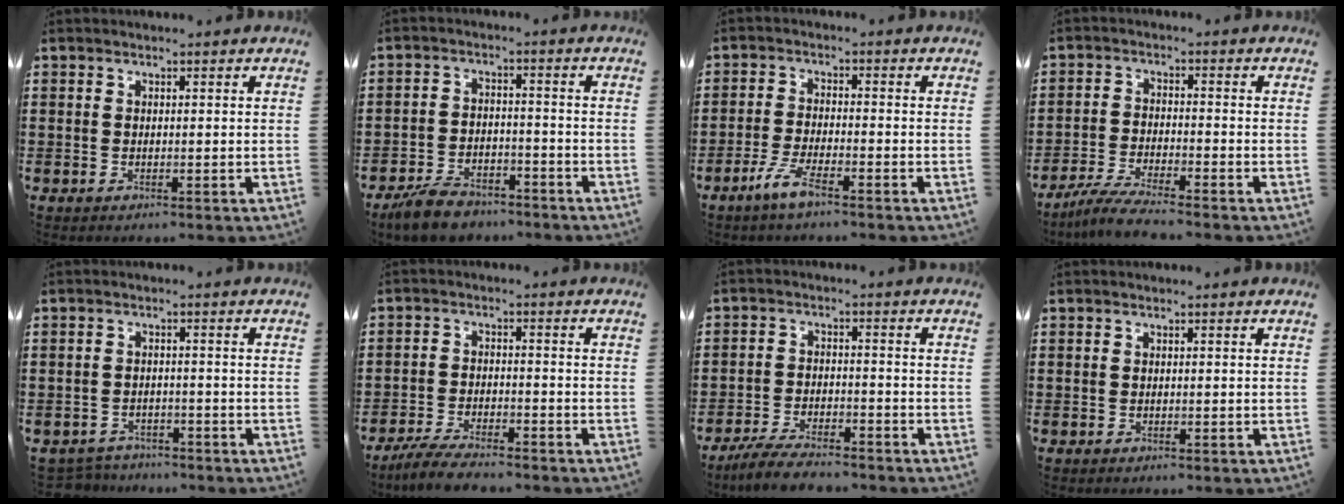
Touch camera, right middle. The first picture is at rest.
{"total": 5.4, "force": [-4.9, 1.6, 1.7], "torque": [-0.048, 0.003, -0.100]}
{"total": 4.6, "force": [-3.1, 0.5, 3.4], "torque": [-0.075, -0.006, -0.060]}
{"total": 4.8, "force": [-4.4, -0.1, 2.1], "torque": [-0.057, -0.016, -0.087]}
{"total": 2.8, "force": [-2.7, 0.4, -0.3], "torque": [-0.006, -0.002, -0.061]}
{"total": 4.7, "force": [-4.4, 0.6, 1.4], "torque": [-0.039, -0.001, -0.091]}
{"total": 5.1, "force": [-4.8, 0.8, 1.6], "torque": [-0.041, 0.000, -0.097]}
{"total": 0.0}